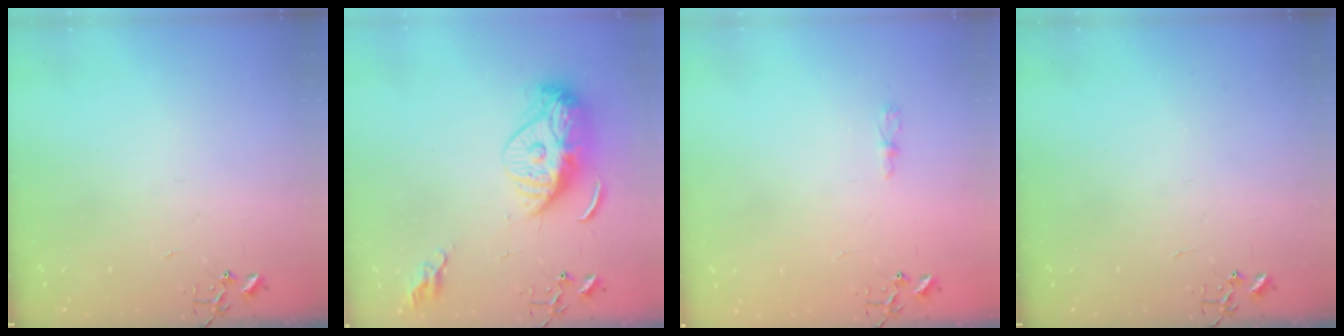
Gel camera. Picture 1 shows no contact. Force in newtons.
{"total": 15.5, "press": 15.4, "slide": 1.3}
{"total": 3.5, "press": 3.5, "slide": 0.5}
{"total": 0.0}